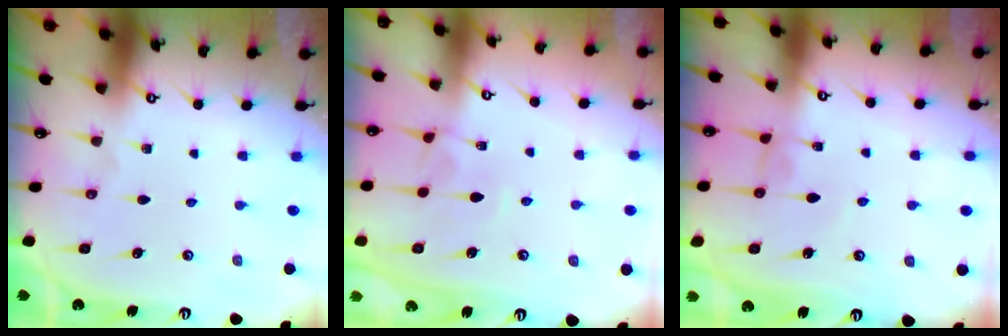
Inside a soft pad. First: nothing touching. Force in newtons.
{"total": 3.9, "press": 3.9, "slide": 0.2}
{"total": 2.2, "press": 2.2, "slide": 0.2}